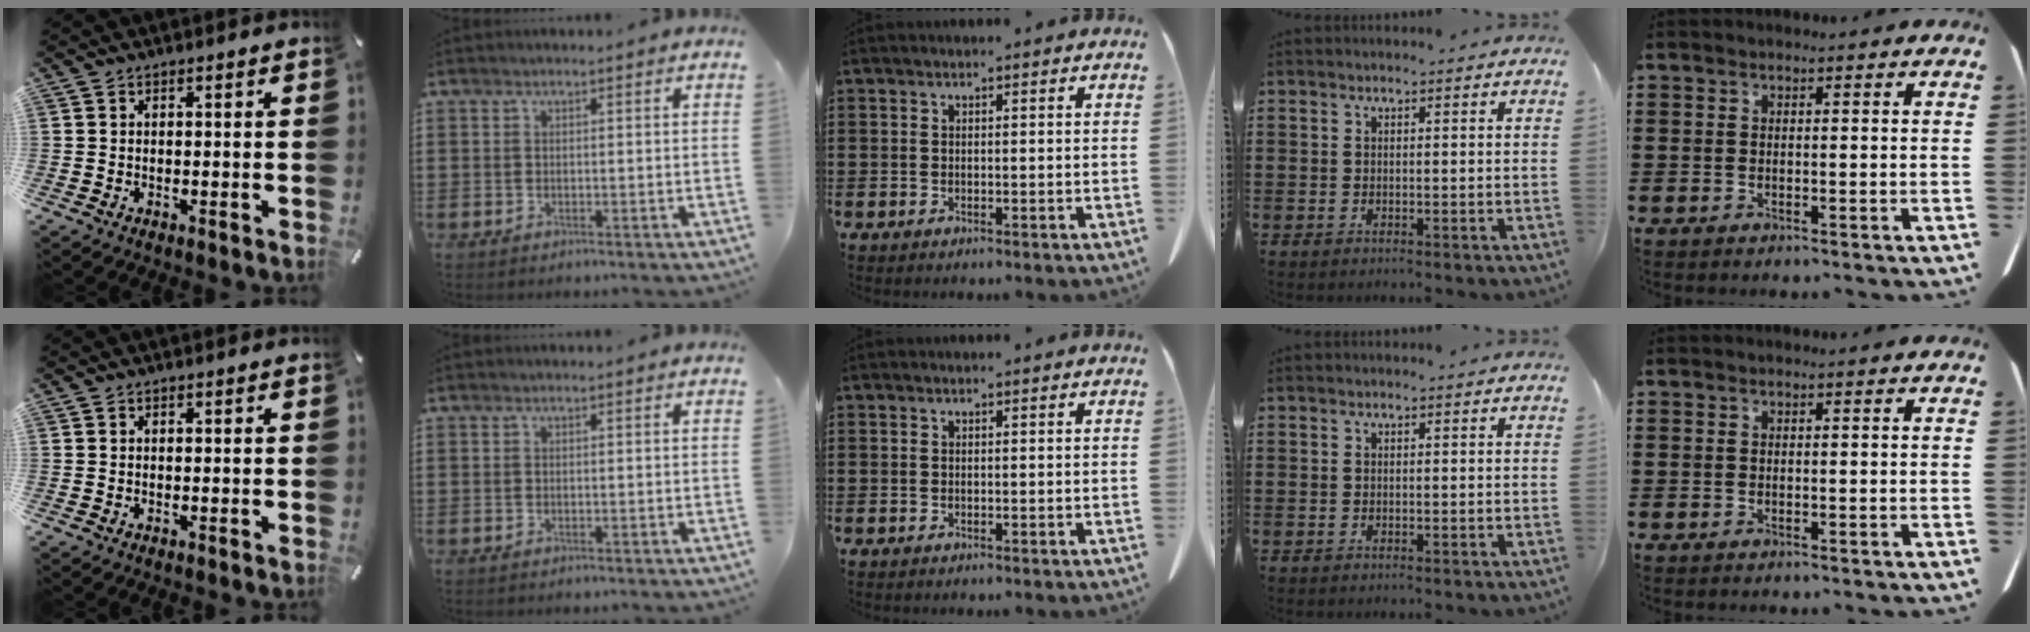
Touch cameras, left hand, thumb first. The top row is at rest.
{}